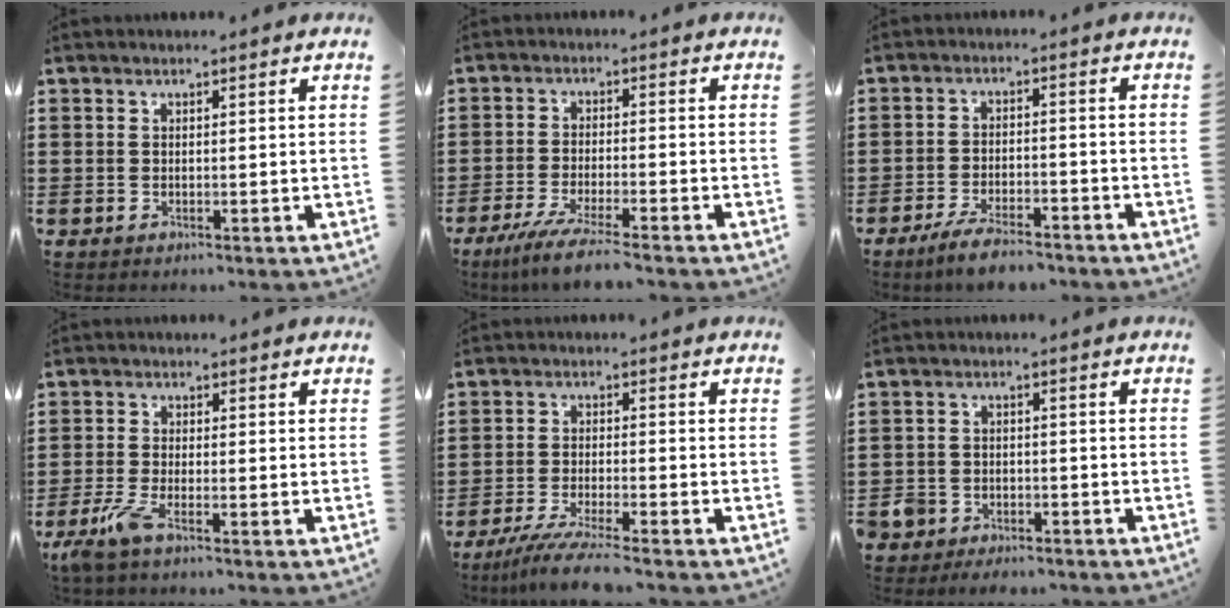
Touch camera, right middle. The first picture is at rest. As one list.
[{"total": 5.5, "force": [-4.6, -0.3, 3.1], "torque": [-0.070, -0.022, -0.086]}, {"total": 5.0, "force": [-4.4, 0.7, 2.3], "torque": [-0.052, -0.004, -0.085]}, {"total": 4.0, "force": [-2.4, 0.7, 3.1], "torque": [-0.086, -0.014, -0.051]}, {"total": 6.1, "force": [-5.3, -0.4, 3.0], "torque": [-0.066, -0.021, -0.100]}, {"total": 3.3, "force": [-3.1, 1.3, -0.1], "torque": [-0.011, -0.002, -0.069]}]